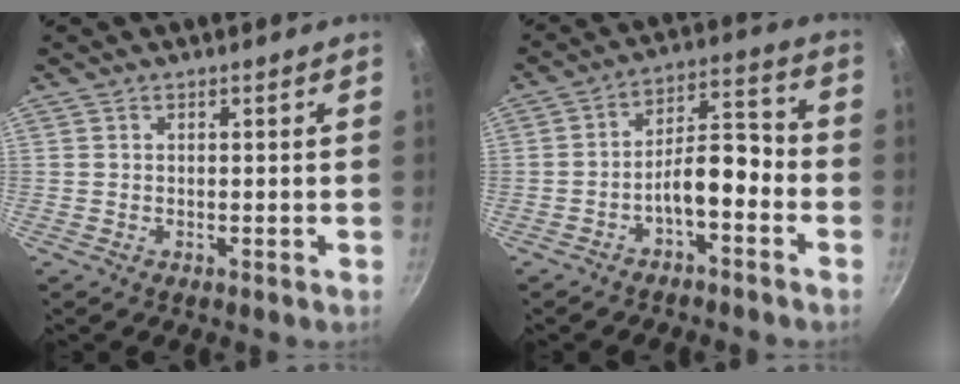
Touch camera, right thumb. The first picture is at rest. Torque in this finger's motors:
{"motor_torque": [1.36, 1.26, 0.83, -0.35, 0.05]}